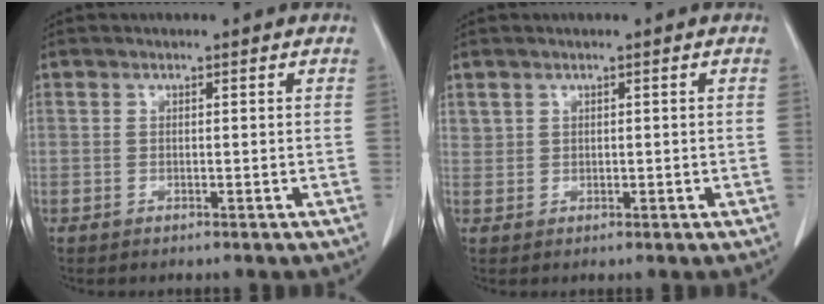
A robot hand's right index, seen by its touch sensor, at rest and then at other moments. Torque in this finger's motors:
{"motor_torque": [-0.14, 0.16, -0.03, -0.01]}